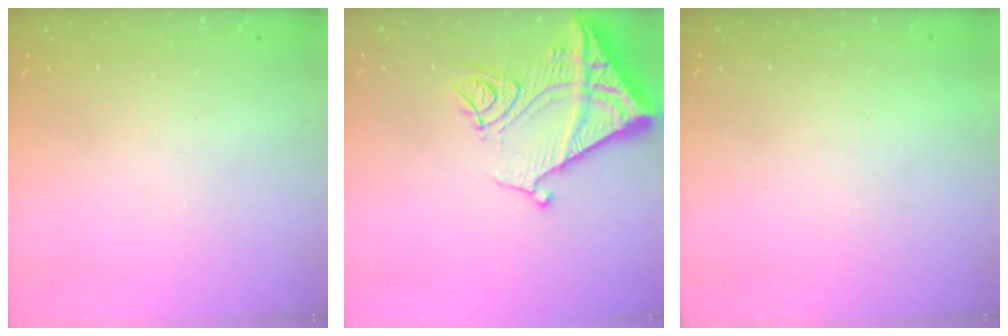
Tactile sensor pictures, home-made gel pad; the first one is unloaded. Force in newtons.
{"total": 15.1, "press": 15.1, "slide": 1.5}
{"total": 1.5, "press": 1.5, "slide": 0.1}